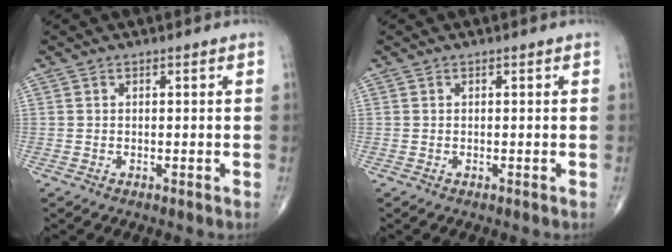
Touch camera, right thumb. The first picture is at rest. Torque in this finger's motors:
{"motor_torque": [0.00, 0.00, 0.00, 0.00, 0.00]}